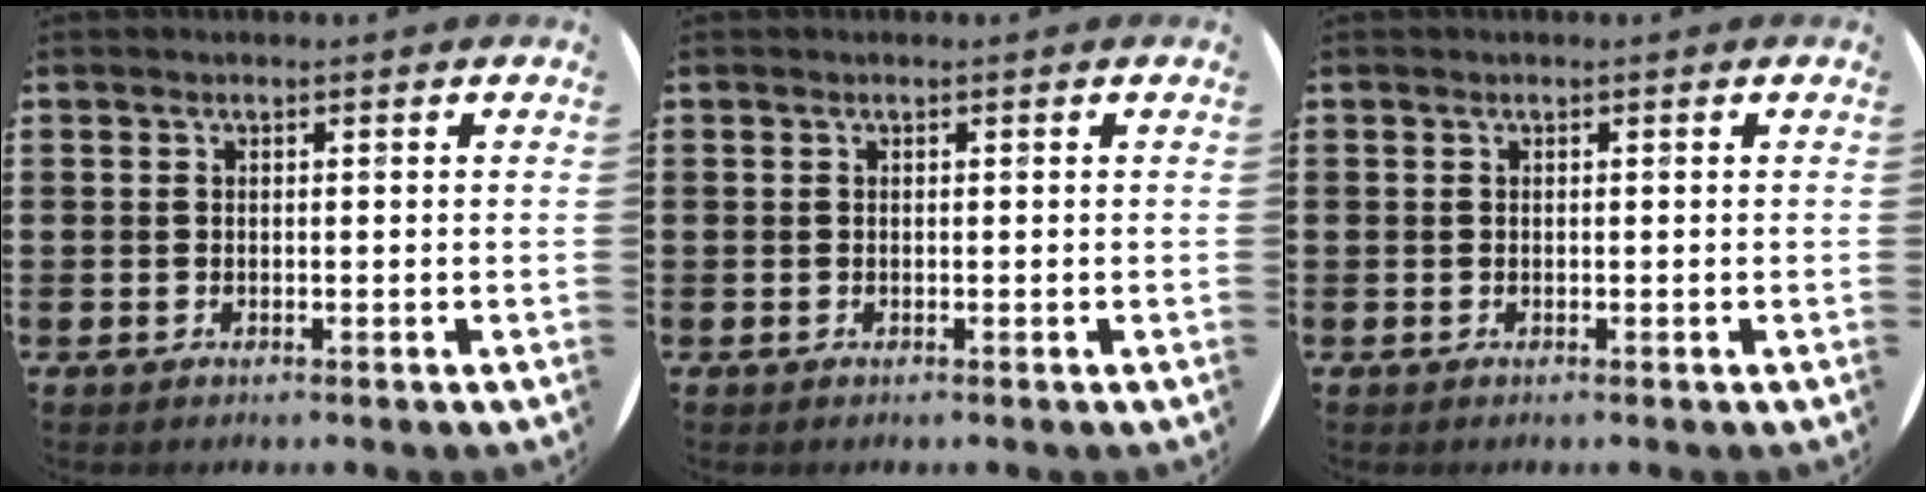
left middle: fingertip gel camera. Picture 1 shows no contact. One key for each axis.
{"total": 0.0}
{"total": 0.0}